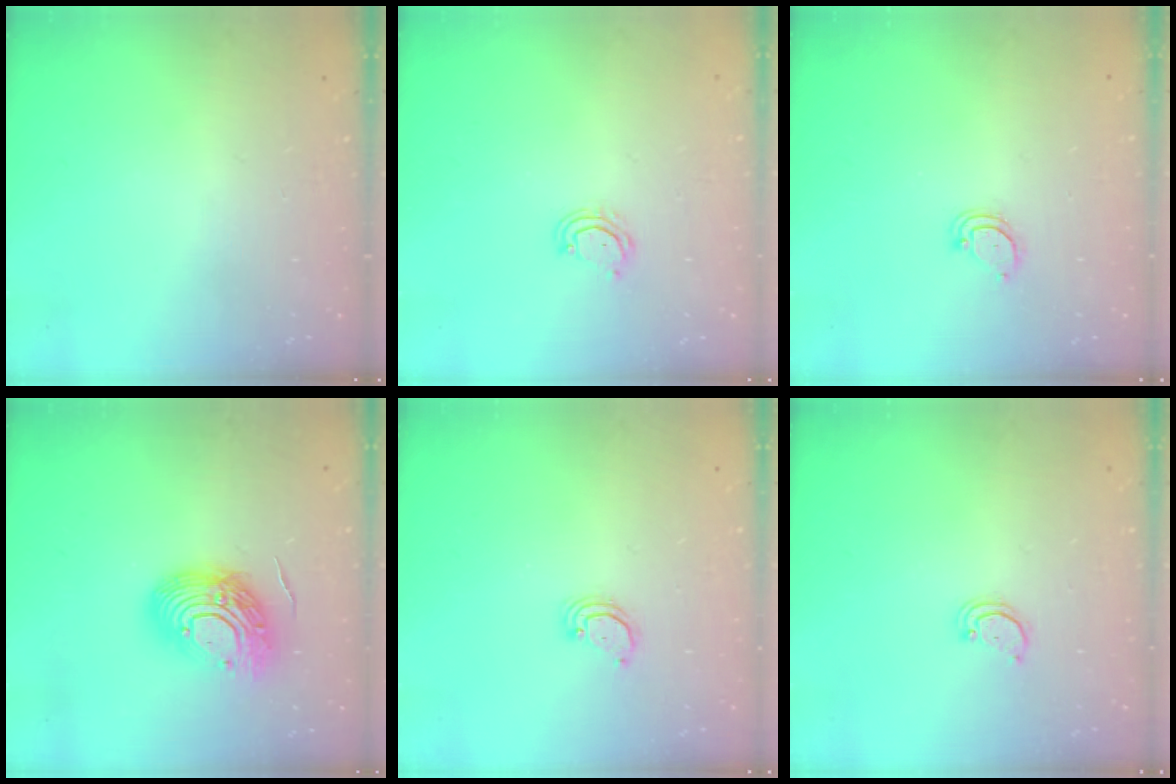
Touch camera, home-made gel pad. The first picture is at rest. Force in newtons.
{"total": 4.7, "press": 4.6, "slide": 0.4}
{"total": 3.8, "press": 3.8, "slide": 0.4}
{"total": 14.4, "press": 14.2, "slide": 2.0}
{"total": 2.6, "press": 2.6, "slide": 0.1}
{"total": 1.8, "press": 1.8, "slide": 0.2}